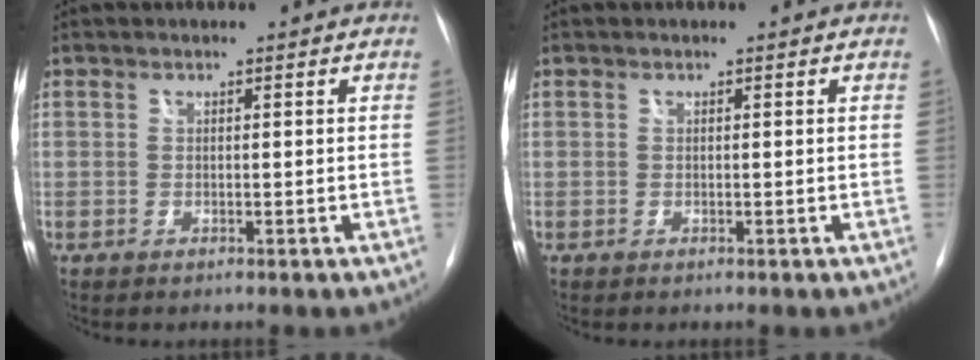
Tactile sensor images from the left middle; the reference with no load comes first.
{"total": 0.0}